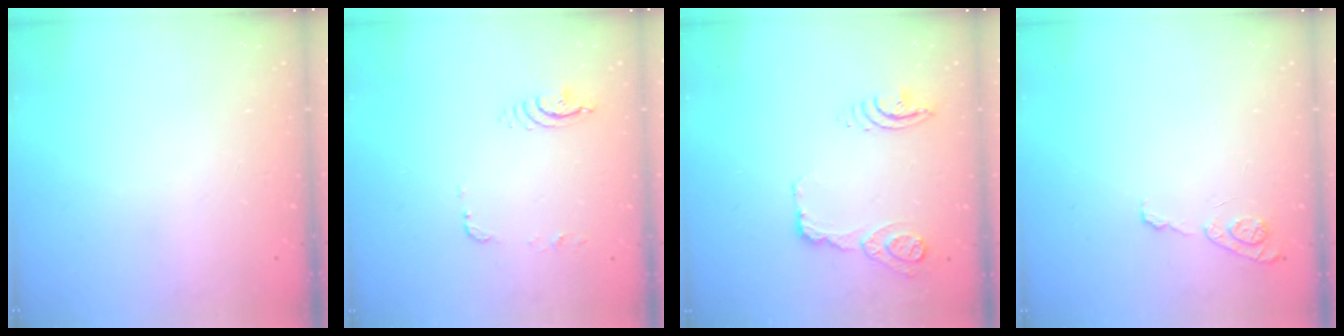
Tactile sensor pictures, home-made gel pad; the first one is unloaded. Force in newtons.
{"total": 6.7, "press": 6.7, "slide": 0.5}
{"total": 21.3, "press": 16.2, "slide": 13.8}
{"total": 7.6, "press": 7.5, "slide": 0.8}